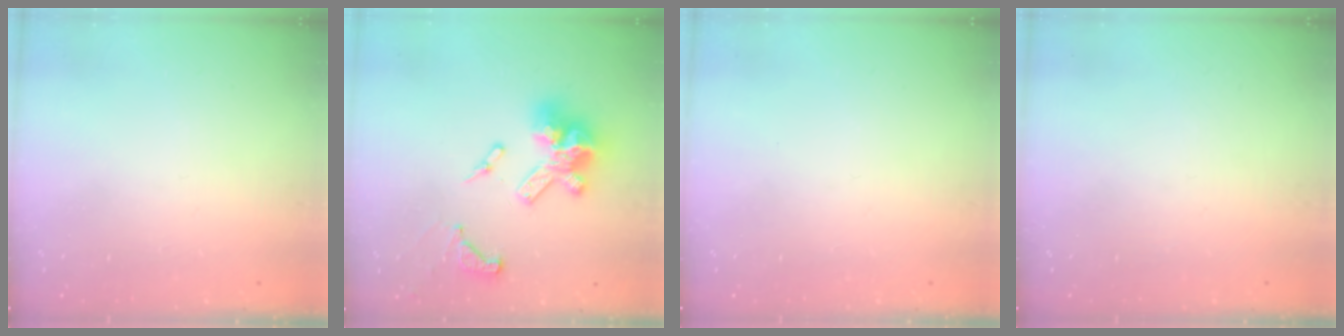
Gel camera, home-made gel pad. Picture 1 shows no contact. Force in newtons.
{"total": 16.7, "press": 16.6, "slide": 1.8}
{"total": 0.0}
{"total": 0.0}